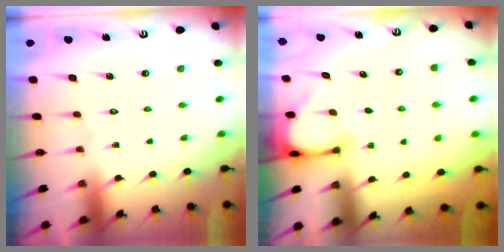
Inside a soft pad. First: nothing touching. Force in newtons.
{"total": 3.1, "press": 3.1, "slide": 0.4}